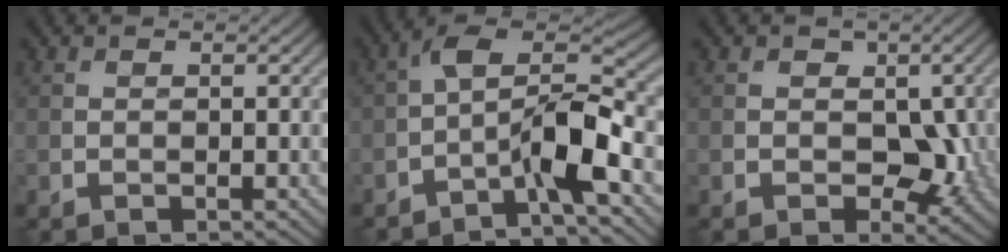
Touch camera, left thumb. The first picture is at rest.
{"total": 8.8, "force": [-3.9, 2.5, 7.4], "torque": [-0.121, 0.022, -0.080]}
{"total": 5.2, "force": [-0.4, 3.9, 3.4], "torque": [-0.036, -0.006, -0.016]}